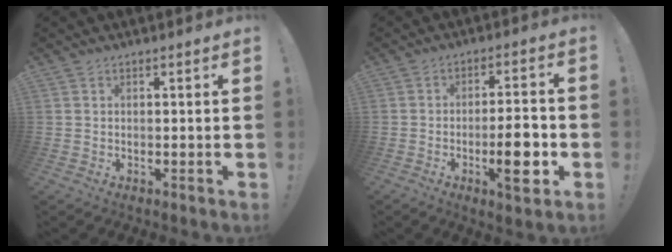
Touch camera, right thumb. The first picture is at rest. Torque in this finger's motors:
{"motor_torque": [2.59, 1.88, 0.79, -0.97, 0.10]}